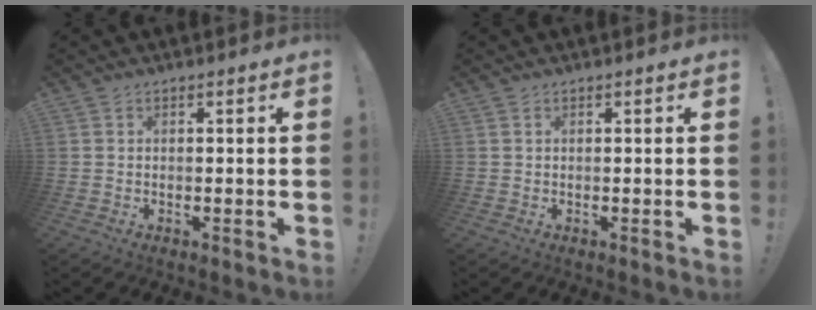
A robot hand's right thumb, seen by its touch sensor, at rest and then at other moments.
{"total": 0.0}